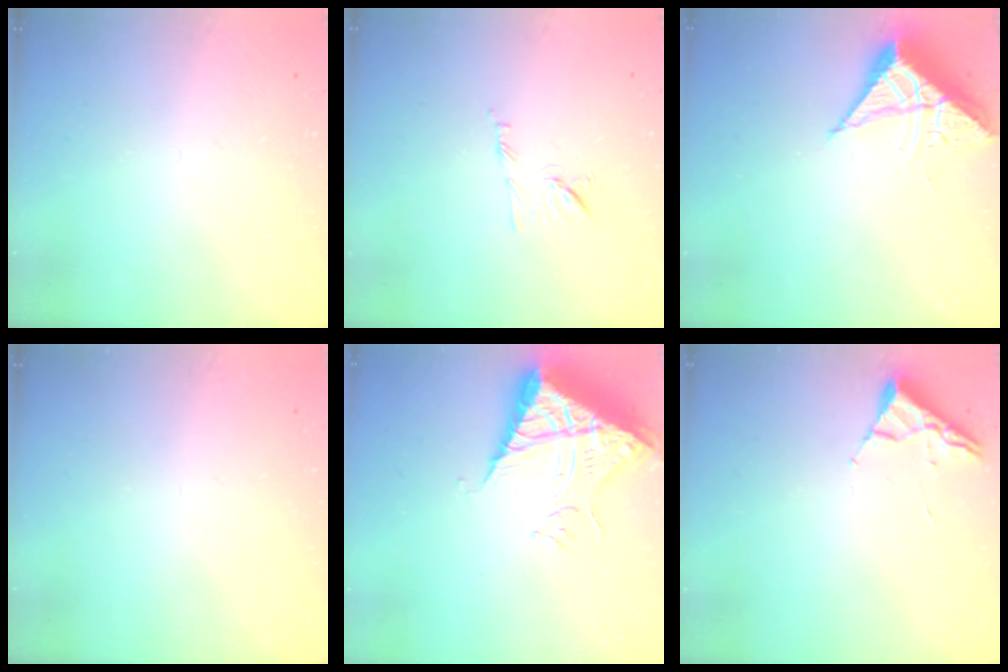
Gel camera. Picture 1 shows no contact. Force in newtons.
{"total": 7.5, "press": 7.5, "slide": 0.8}
{"total": 7.7, "press": 7.7, "slide": 0.5}
{"total": 0.0}
{"total": 10.3, "press": 10.2, "slide": 1.1}
{"total": 2.6, "press": 2.6, "slide": 0.3}